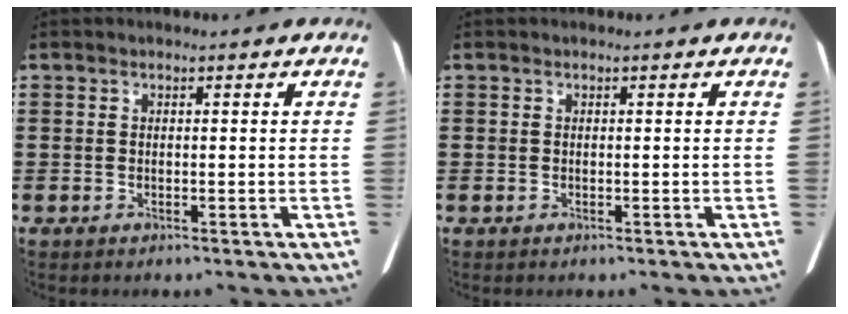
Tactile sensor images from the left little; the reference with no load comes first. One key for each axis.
{"total": 0.0}